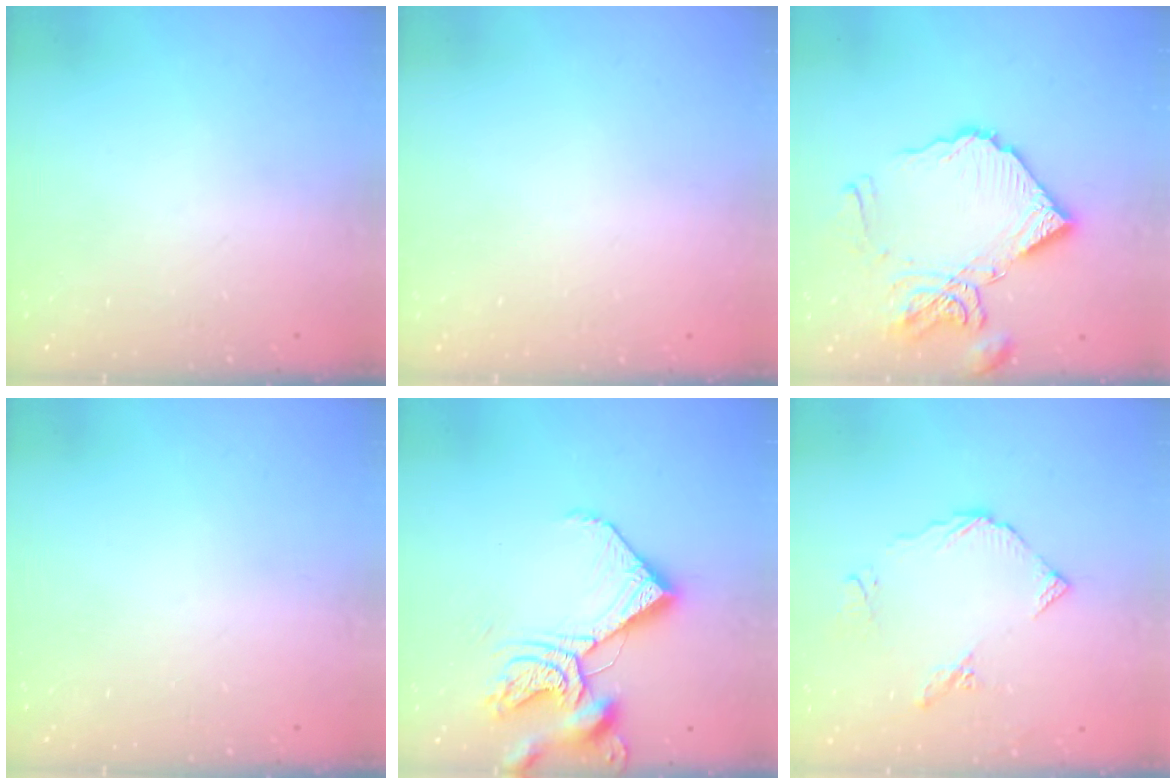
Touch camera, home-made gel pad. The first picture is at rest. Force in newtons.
{"total": 1.8, "press": 1.8, "slide": 0.1}
{"total": 17.2, "press": 17.1, "slide": 2.0}
{"total": 0.0}
{"total": 12.6, "press": 12.5, "slide": 1.6}
{"total": 8.0, "press": 7.9, "slide": 0.8}